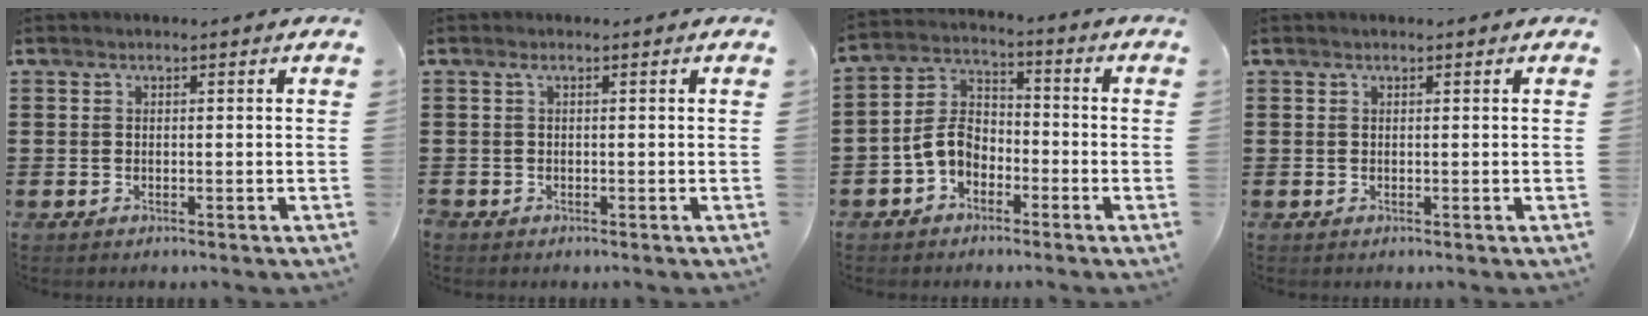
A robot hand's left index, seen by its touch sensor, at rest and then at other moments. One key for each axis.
{"total": 0.5, "fx": -0.2, "fy": 0.4, "fz": 0.2, "tx": -0.007, "ty": 0.003, "tz": -0.004}
{"total": 6.0, "fx": -2.9, "fy": 4.1, "fz": 3.4, "tx": -0.094, "ty": 0.009, "tz": -0.066}
{"total": 0.0}